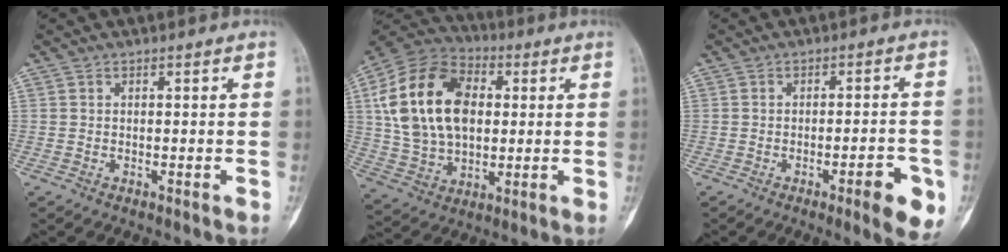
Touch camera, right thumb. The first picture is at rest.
{"total": 21.5, "force": [3.5, 14.3, 15.6], "torque": [-0.272, 0.017, 0.064]}
{"total": 8.3, "force": [-3.5, 2.1, 7.2], "torque": [-0.079, 0.012, -0.041]}